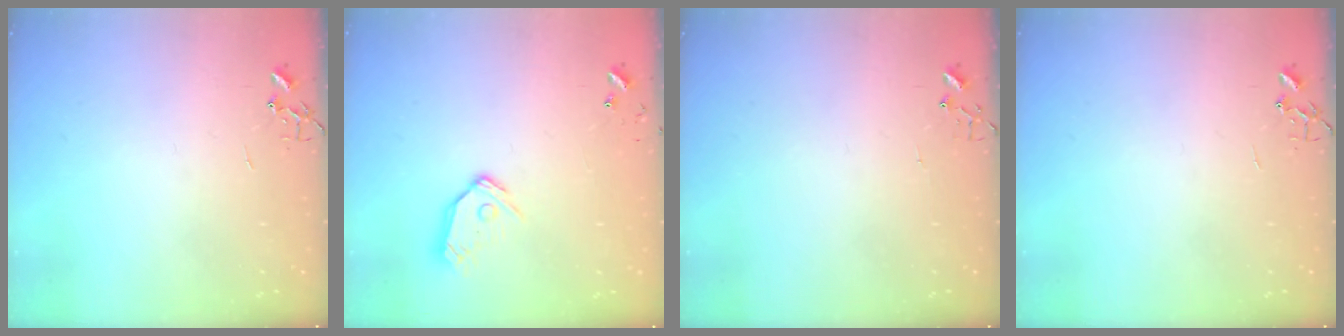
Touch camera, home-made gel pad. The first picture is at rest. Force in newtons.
{"total": 10.1, "press": 10.1, "slide": 1.2}
{"total": 3.6, "press": 3.6, "slide": 0.4}
{"total": 0.0}